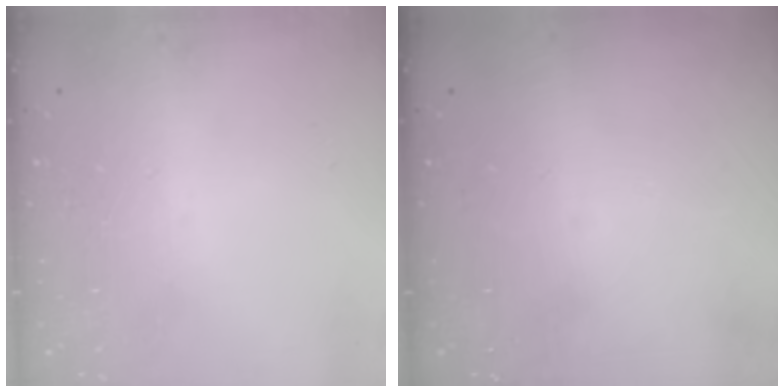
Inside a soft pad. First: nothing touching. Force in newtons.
{"total": 0.0}